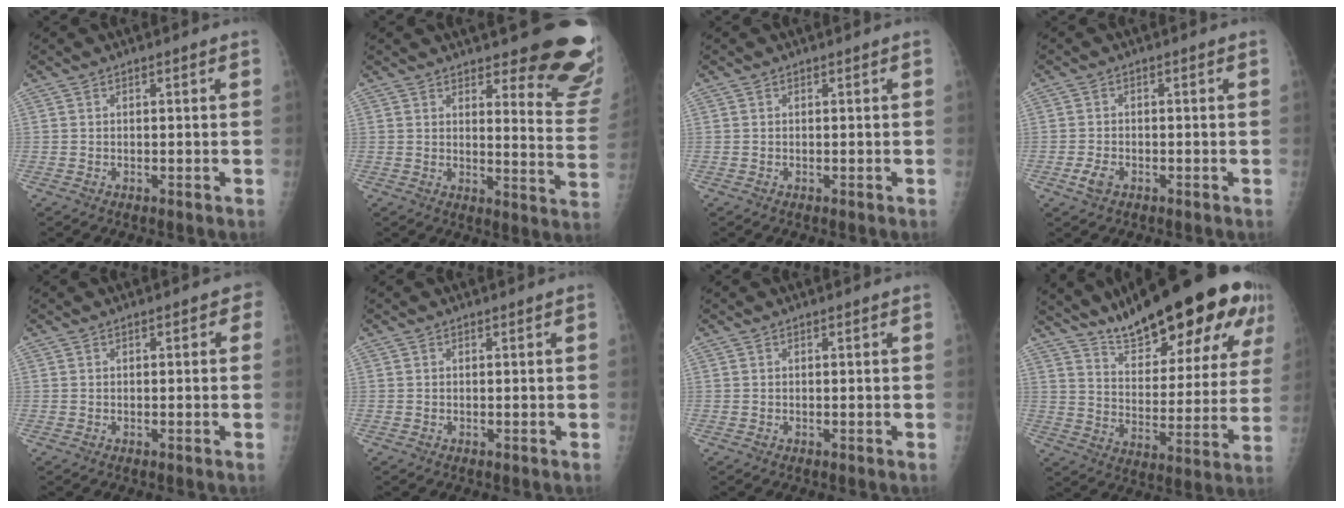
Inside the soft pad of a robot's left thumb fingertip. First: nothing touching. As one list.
[{"total": 16.5, "force": [12.9, 4.1, 9.4], "torque": [-0.072, -0.102, 0.143]}, {"total": 0.0}, {"total": 2.5, "force": [-1.4, 1.6, 1.4], "torque": [-0.029, 0.001, -0.024]}, {"total": 1.8, "force": [0.5, 1.1, 1.4], "torque": [-0.001, 0.005, -0.002]}, {"total": 0.0}, {"total": 0.0}, {"total": 25.6, "force": [17.5, 7.3, 17.1], "torque": [-0.218, -0.063, 0.262]}]